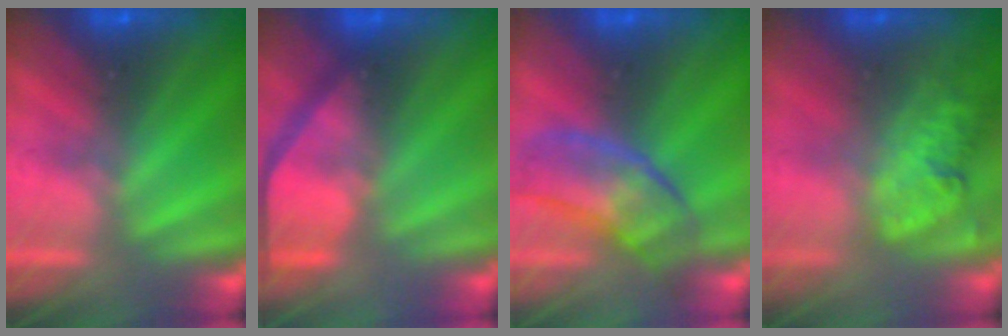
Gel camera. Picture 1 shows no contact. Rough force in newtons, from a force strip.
{"total": 4.4}
{"total": 2.8}
{"total": 2.4}